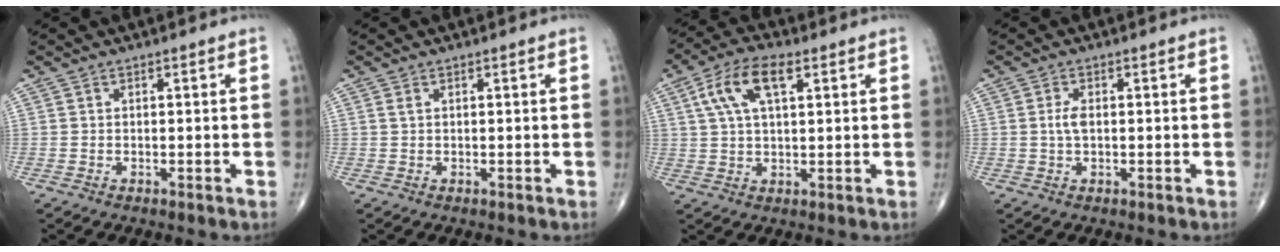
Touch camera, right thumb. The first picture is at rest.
{"total": 0.6, "force": [0.3, 0.3, 0.5], "torque": [-0.013, 0.007, 0.007]}
{"total": 9.8, "force": [3.7, 4.3, 8.0], "torque": [-0.160, 0.014, 0.068]}
{"total": 2.4, "force": [0.1, 1.2, 2.0], "torque": [-0.044, 0.001, 0.000]}